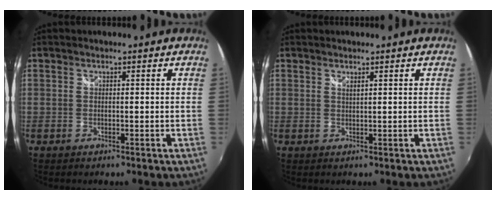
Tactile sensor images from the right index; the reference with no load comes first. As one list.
[{"total": 1.0, "force": [0.8, 0.1, 0.6], "torque": [-0.011, 0.000, 0.013]}]